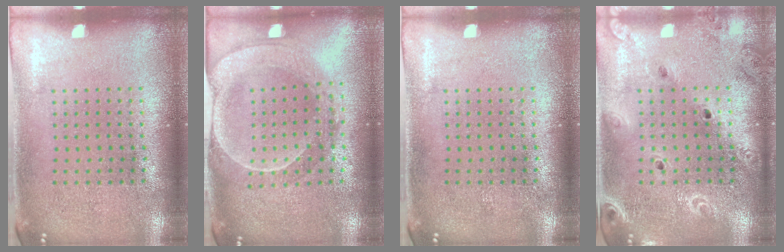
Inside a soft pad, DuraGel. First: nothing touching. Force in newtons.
{"total": 2.0, "press": 1.9, "slide": 0.7}
{"total": 0.0}
{"total": 2.0, "press": 1.9, "slide": 0.7}